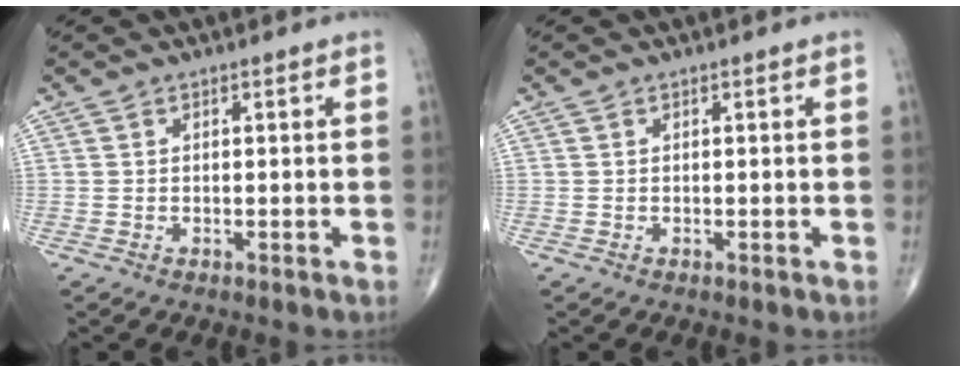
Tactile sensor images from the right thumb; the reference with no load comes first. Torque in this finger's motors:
{"motor_torque": [0.02, 0.02, -0.02, -0.02, 0.00]}